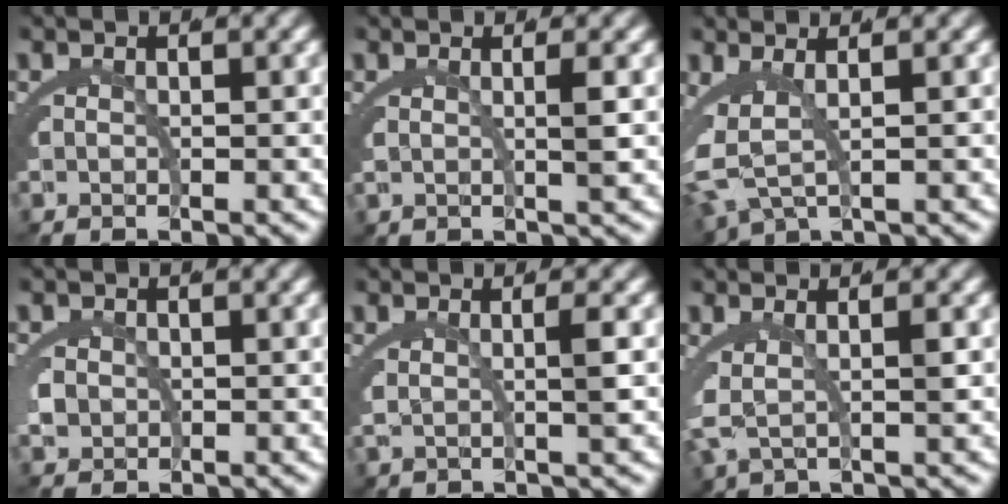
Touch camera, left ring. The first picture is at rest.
{"total": 1.9, "force": [0.8, -0.8, 1.6], "torque": [-0.020, -0.005, 0.020]}
{"total": 4.7, "force": [0.3, 3.1, 3.6], "torque": [-0.099, -0.019, 0.015]}
{"total": 0.9, "force": [0.0, 0.6, 0.6], "torque": [-0.022, -0.006, 0.008]}
{"total": 2.1, "force": [0.9, -0.6, 1.7], "torque": [-0.026, -0.004, 0.024]}
{"total": 3.3, "force": [0.9, 1.4, 2.9], "torque": [-0.071, -0.016, 0.027]}